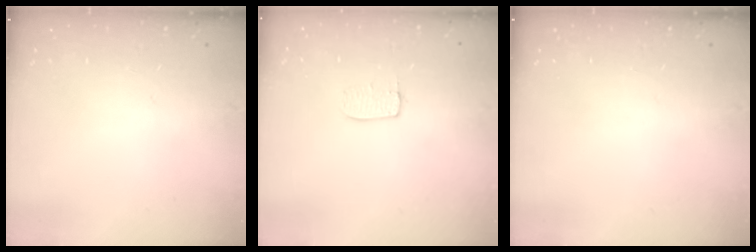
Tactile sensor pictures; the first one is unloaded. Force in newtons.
{"total": 5.5, "press": 5.5, "slide": 0.1}
{"total": 0.0}